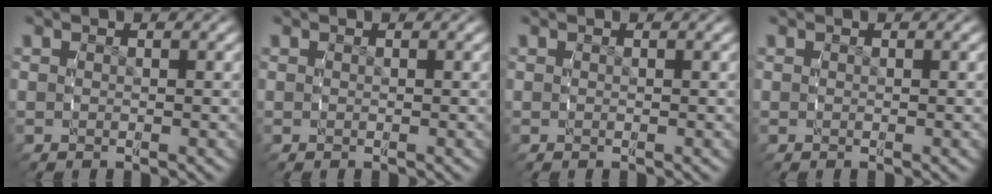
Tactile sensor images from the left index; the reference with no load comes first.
{"total": 0.0}
{"total": 0.0}
{"total": 0.0}